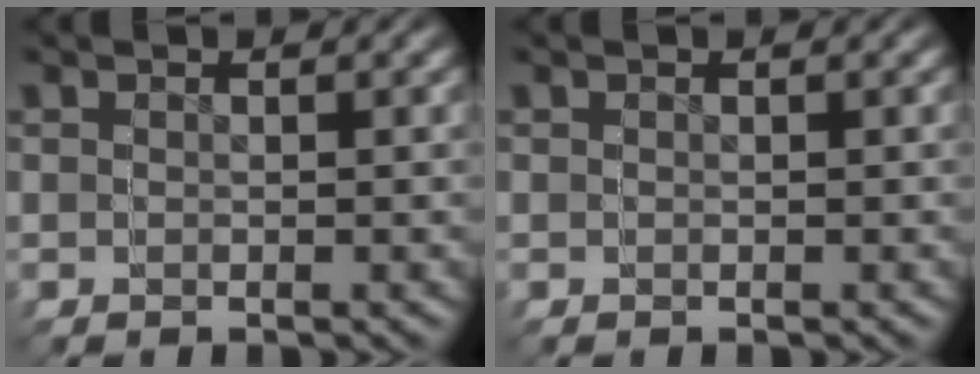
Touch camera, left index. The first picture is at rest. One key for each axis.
{"total": 0.0}